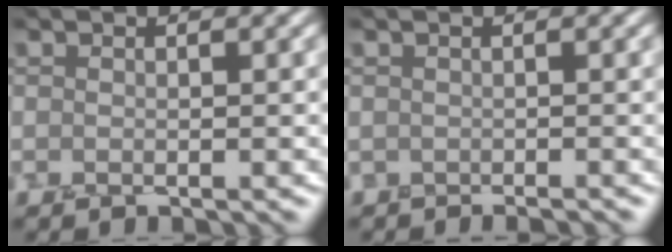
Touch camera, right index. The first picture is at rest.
{"total": 0.6, "force": [-0.4, -0.2, -0.3], "torque": [0.017, 0.004, 0.000]}